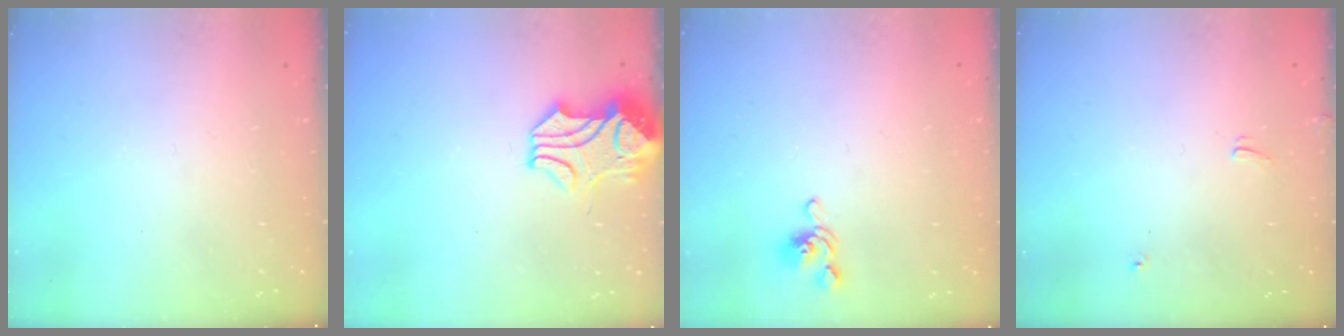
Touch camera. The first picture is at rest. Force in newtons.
{"total": 3.9, "press": 3.8, "slide": 1.0}
{"total": 2.6, "press": 2.5, "slide": 0.7}
{"total": 5.4, "press": 5.4, "slide": 0.1}